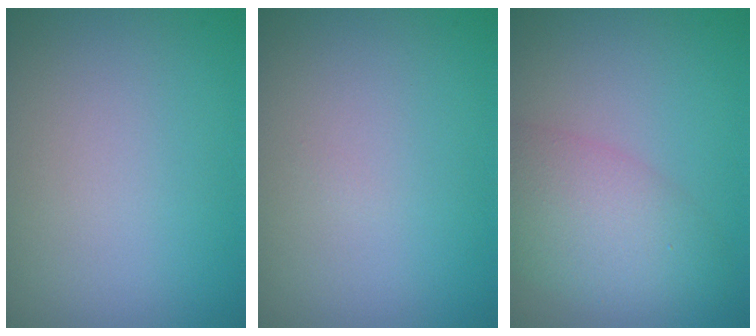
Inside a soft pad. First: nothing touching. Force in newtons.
{"total": 0.0}
{"total": 5.3, "press": 5.3, "slide": 0.2}